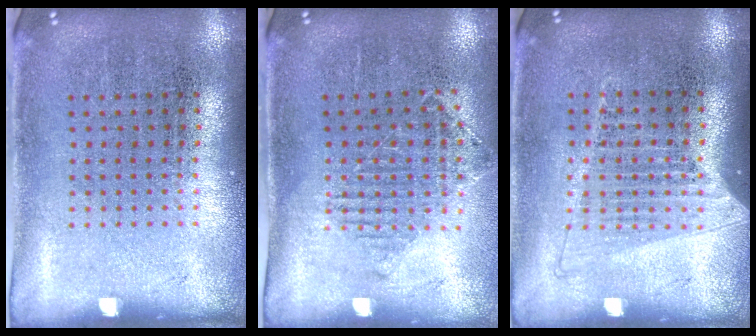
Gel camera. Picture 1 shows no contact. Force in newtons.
{"total": 1.2, "press": 1.1, "slide": 0.4}
{"total": 1.2, "press": 1.1, "slide": 0.5}